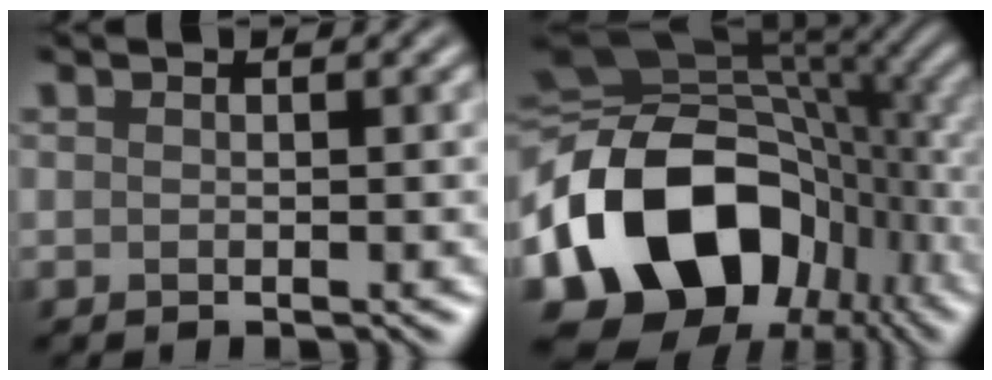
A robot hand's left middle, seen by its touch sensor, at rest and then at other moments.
{"total": 16.5, "force": [-3.7, 11.8, 10.9], "torque": [-0.210, -0.011, -0.071]}